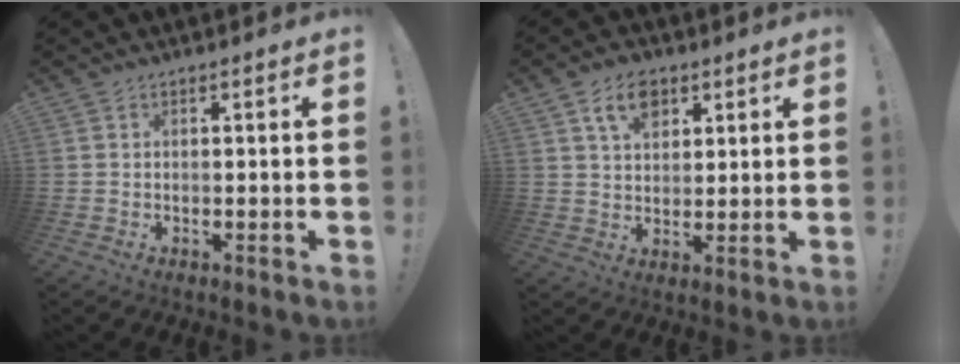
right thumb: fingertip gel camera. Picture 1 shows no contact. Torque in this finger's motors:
{"motor_torque": [0.05, 0.25, 0.11, 0.11, 0.00]}